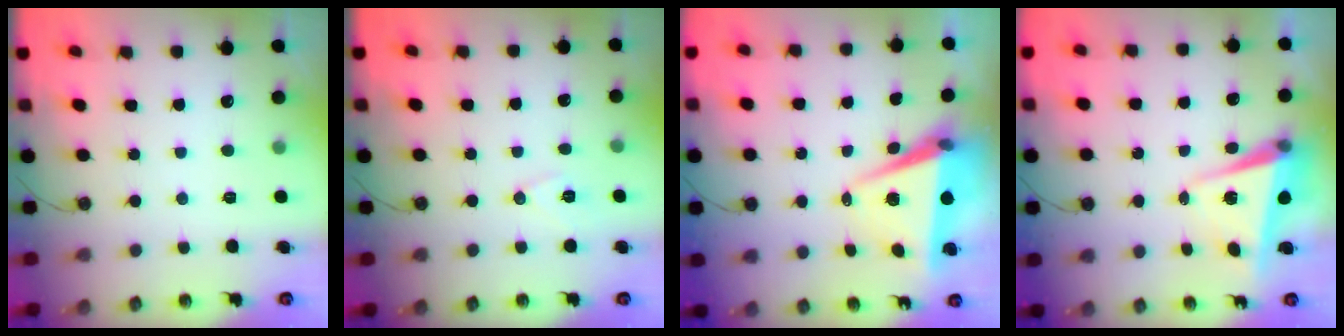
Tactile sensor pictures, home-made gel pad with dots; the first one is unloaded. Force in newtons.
{"total": 7.6, "press": 6.1, "slide": 4.5}
{"total": 7.7, "press": 6.3, "slide": 4.3}
{"total": 5.3, "press": 5.2, "slide": 1.1}